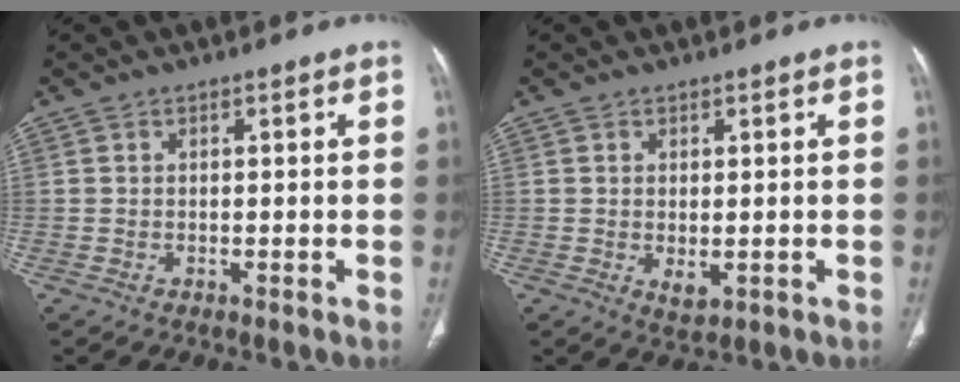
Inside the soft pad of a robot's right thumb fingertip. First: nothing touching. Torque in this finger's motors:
{"motor_torque": [-0.37, 0.31, -0.23, 0.23, 0.14]}